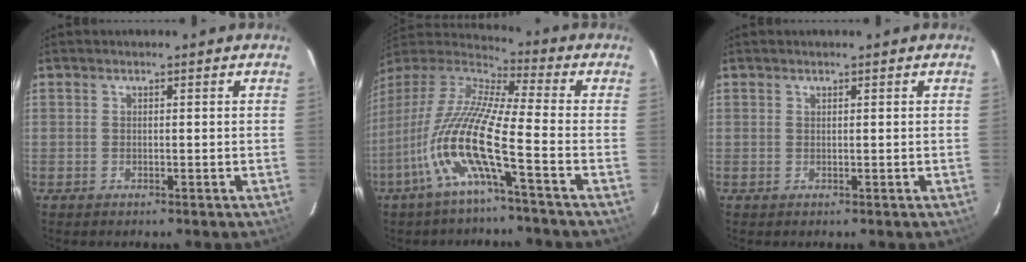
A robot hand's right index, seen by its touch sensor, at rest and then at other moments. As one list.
[{"total": 15.6, "force": [-6.1, 1.2, 14.3], "torque": [-0.270, -0.015, -0.129]}, {"total": 0.0}]